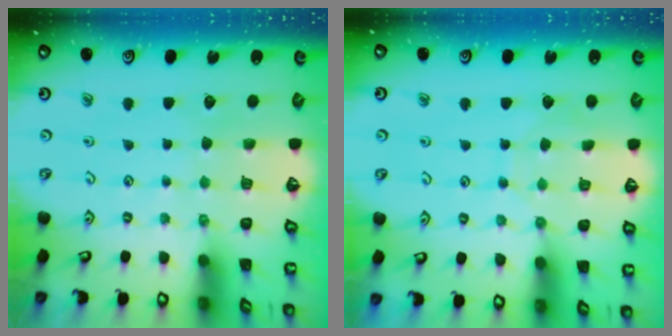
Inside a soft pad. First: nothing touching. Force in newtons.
{"total": 6.1, "press": 6.1, "slide": 0.4}